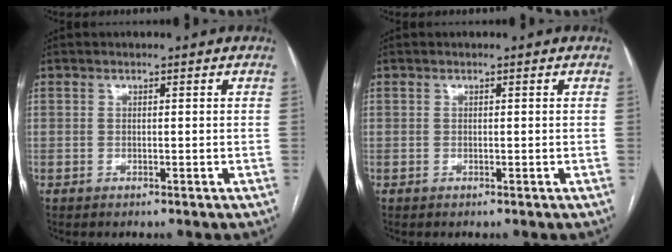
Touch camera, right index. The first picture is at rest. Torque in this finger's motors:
{"motor_torque": [0.01, 0.01, 0.00, 0.00]}